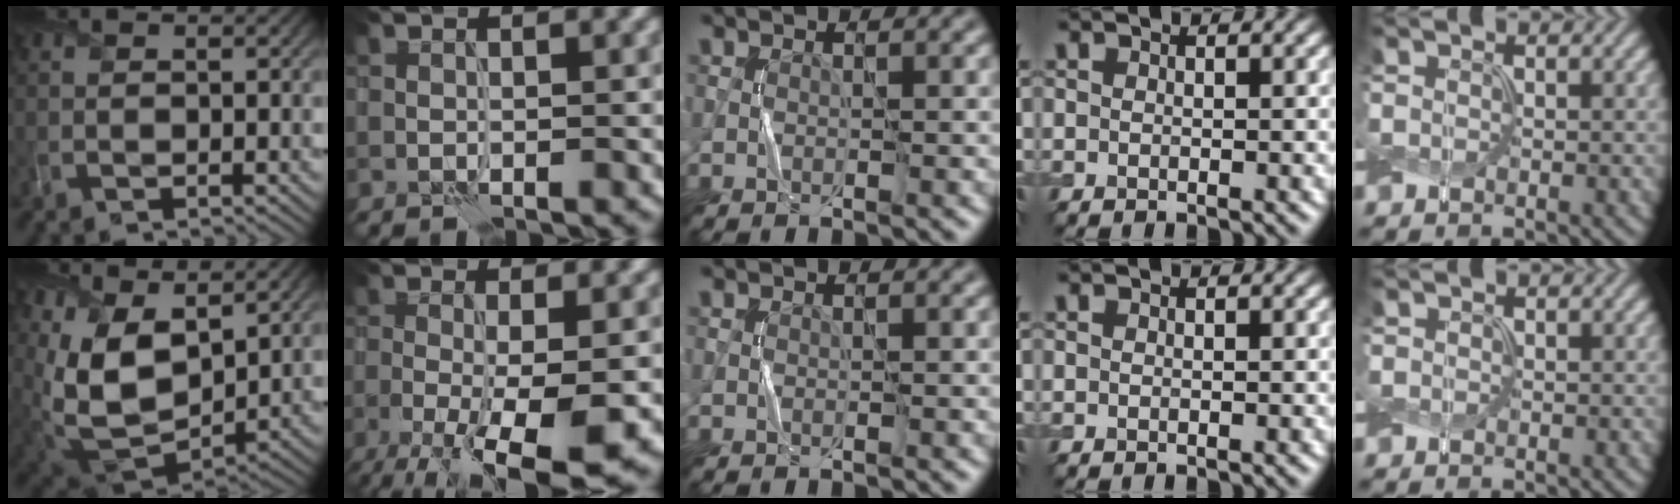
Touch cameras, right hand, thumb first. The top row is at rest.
{"thumb": {"total": 13.4, "force": [5.0, 8.0, 9.5], "torque": [-0.232, -0.007, 0.105]}, "index": {"total": 9.3, "force": [-4.0, 2.6, 8.0], "torque": [-0.139, -0.016, -0.064]}}